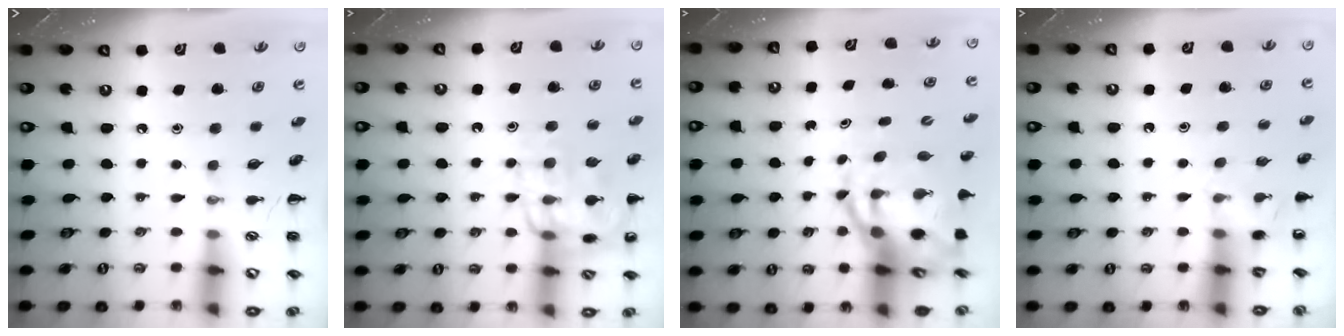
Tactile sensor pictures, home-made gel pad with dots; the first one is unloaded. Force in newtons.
{"total": 15.1, "press": 15.0, "slide": 1.4}
{"total": 8.8, "press": 8.5, "slide": 2.1}
{"total": 4.8, "press": 4.6, "slide": 1.3}